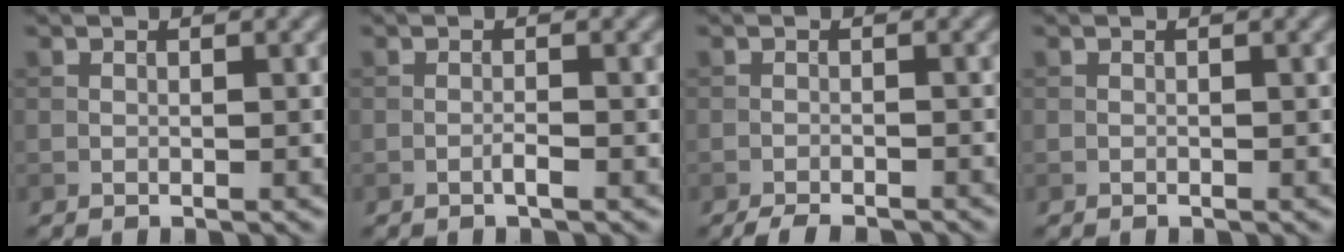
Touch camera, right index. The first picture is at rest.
{"total": 0.9, "force": [-0.5, 0.1, 0.7], "torque": [-0.014, 0.003, -0.011]}
{"total": 2.9, "force": [-2.6, 0.4, 1.2], "torque": [-0.022, -0.003, -0.044]}
{"total": 0.0}